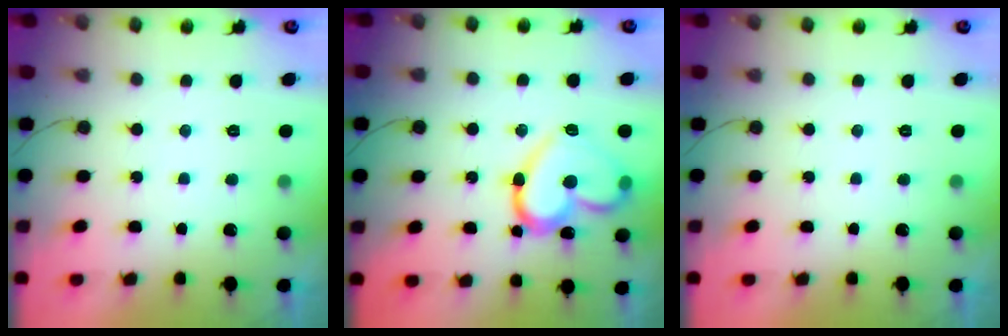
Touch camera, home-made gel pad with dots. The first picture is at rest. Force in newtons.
{"total": 18.4, "press": 18.4, "slide": 1.0}
{"total": 0.0}